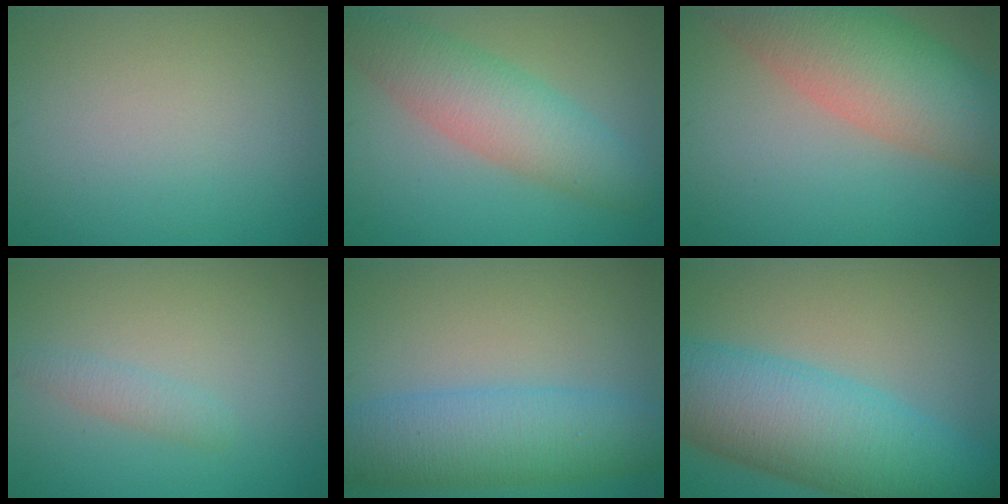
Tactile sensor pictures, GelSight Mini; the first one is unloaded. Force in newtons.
{"total": 5.7, "press": 5.7, "slide": 0.1}
{"total": 9.1, "press": 9.0, "slide": 0.6}
{"total": 1.3, "press": 1.3, "slide": 0.0}
{"total": 7.2, "press": 7.2, "slide": 0.2}
{"total": 10.8, "press": 10.8, "slide": 0.1}